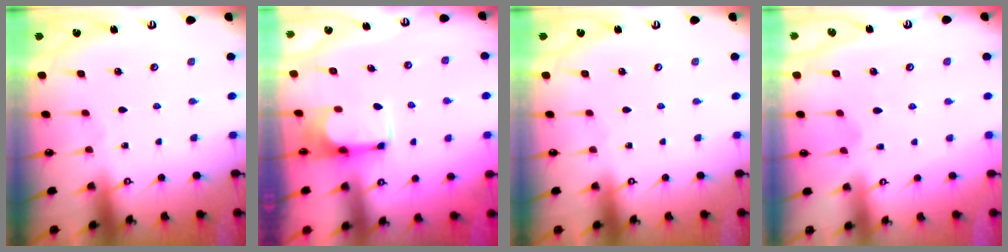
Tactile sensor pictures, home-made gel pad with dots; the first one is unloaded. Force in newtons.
{"total": 3.3, "press": 3.2, "slide": 0.5}
{"total": 0.0}
{"total": 1.2, "press": 0.4, "slide": 1.1}